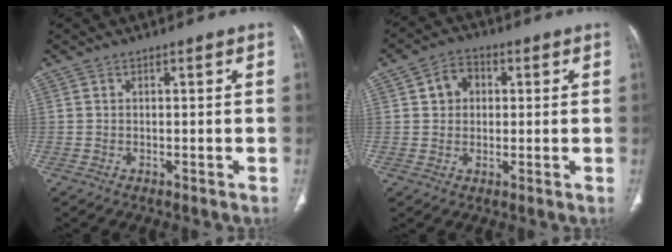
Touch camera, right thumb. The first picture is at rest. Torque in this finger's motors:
{"motor_torque": [-0.25, 0.52, 0.31, 0.44, 0.12]}